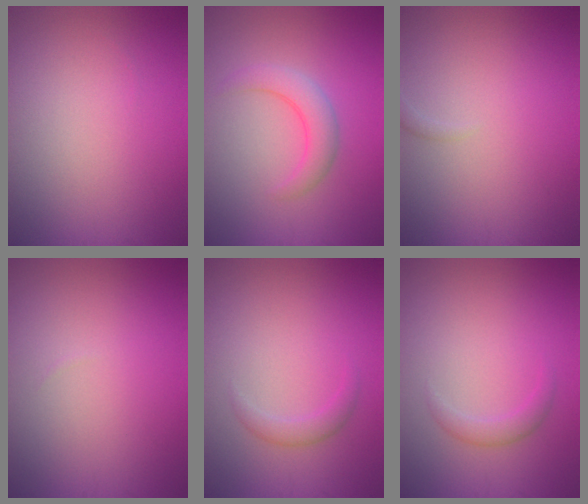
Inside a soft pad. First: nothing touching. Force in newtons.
{"total": 2.8, "press": 2.8, "slide": 0.2}
{"total": 0.8, "press": 0.8, "slide": 0.1}
{"total": 0.0}
{"total": 1.4, "press": 1.4, "slide": 0.1}
{"total": 1.4, "press": 1.4, "slide": 0.1}